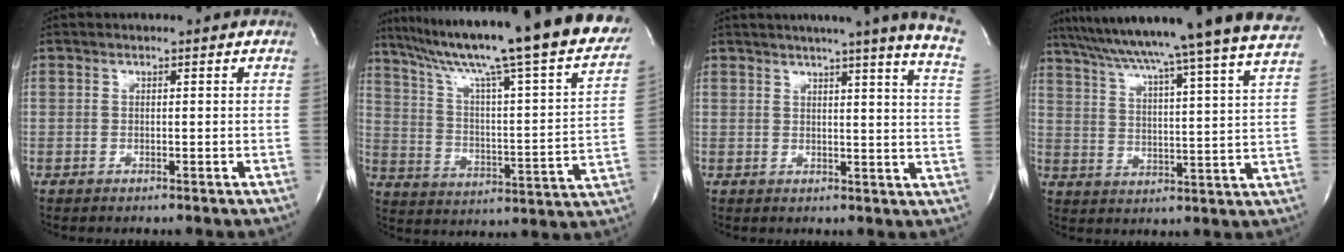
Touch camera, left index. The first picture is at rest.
{"total": 31.6, "force": [26.7, 1.1, 16.8], "torque": [-0.273, -0.074, 0.355]}
{"total": 17.2, "force": [13.5, -1.3, 10.5], "torque": [-0.149, -0.043, 0.148]}
{"total": 28.6, "force": [25.3, -2.1, 13.1], "torque": [-0.221, -0.049, 0.336]}